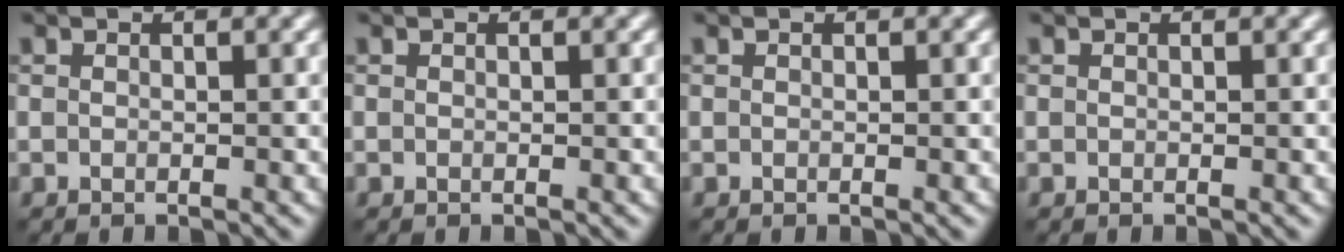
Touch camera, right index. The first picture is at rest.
{"total": 0.0}
{"total": 0.0}
{"total": 0.0}